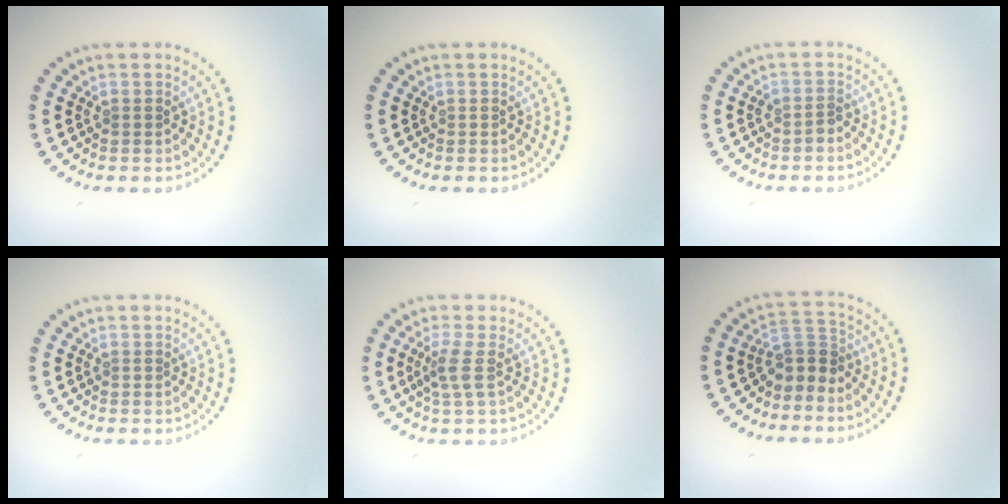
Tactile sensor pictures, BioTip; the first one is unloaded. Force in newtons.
{"total": 0.0}
{"total": 1.1, "press": 0.9, "slide": 0.7}
{"total": 0.0}
{"total": 2.0, "press": 1.5, "slide": 1.3}
{"total": 2.8, "press": 2.2, "slide": 1.8}